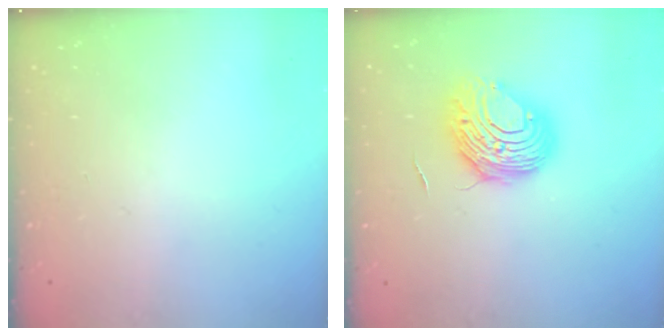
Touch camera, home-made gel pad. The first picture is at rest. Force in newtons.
{"total": 9.6, "press": 9.5, "slide": 0.7}